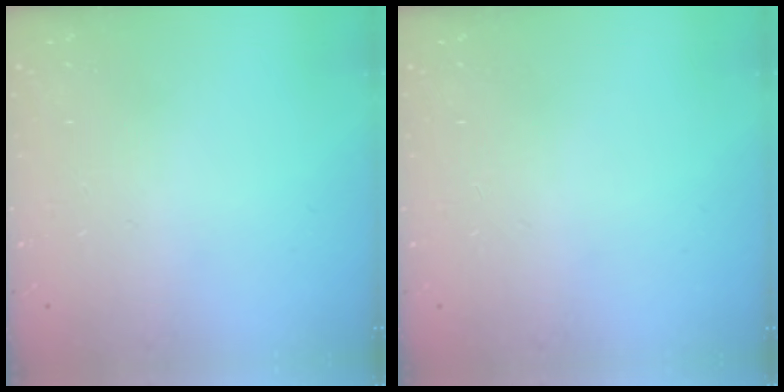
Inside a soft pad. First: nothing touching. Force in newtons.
{"total": 0.0}